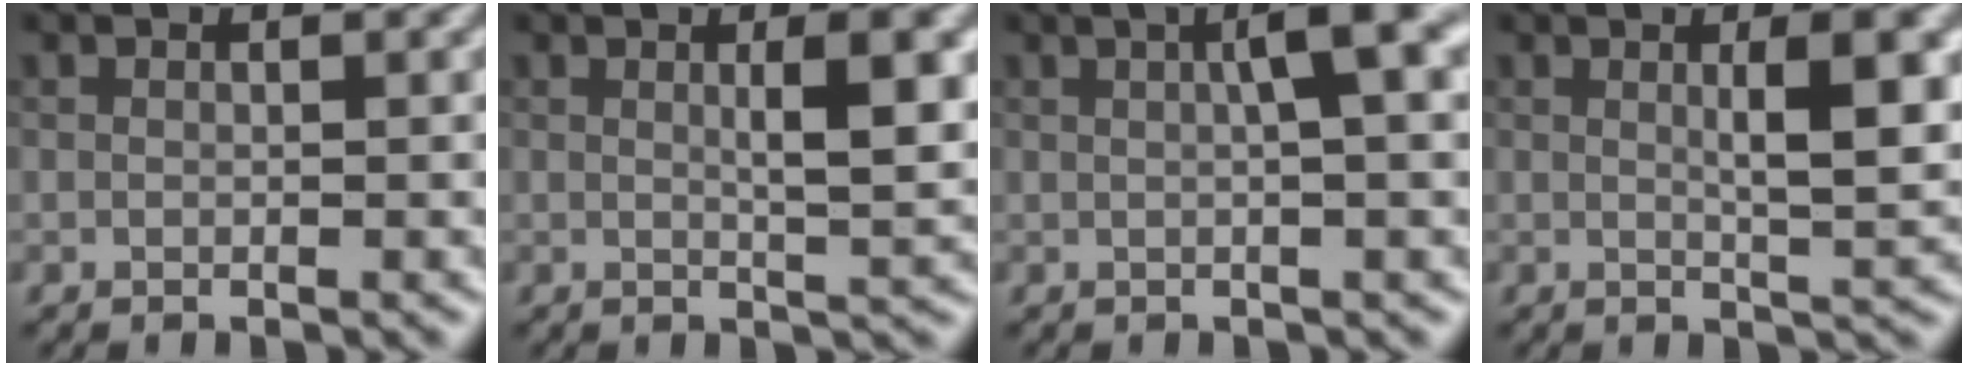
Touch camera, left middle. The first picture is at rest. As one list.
[{"total": 4.2, "force": [0.8, 0.9, 4.0], "torque": [-0.055, 0.002, 0.012]}, {"total": 5.0, "force": [1.1, 1.0, 4.7], "torque": [-0.059, 0.019, 0.011]}, {"total": 4.9, "force": [1.0, 1.0, 4.7], "torque": [-0.065, 0.003, 0.016]}]